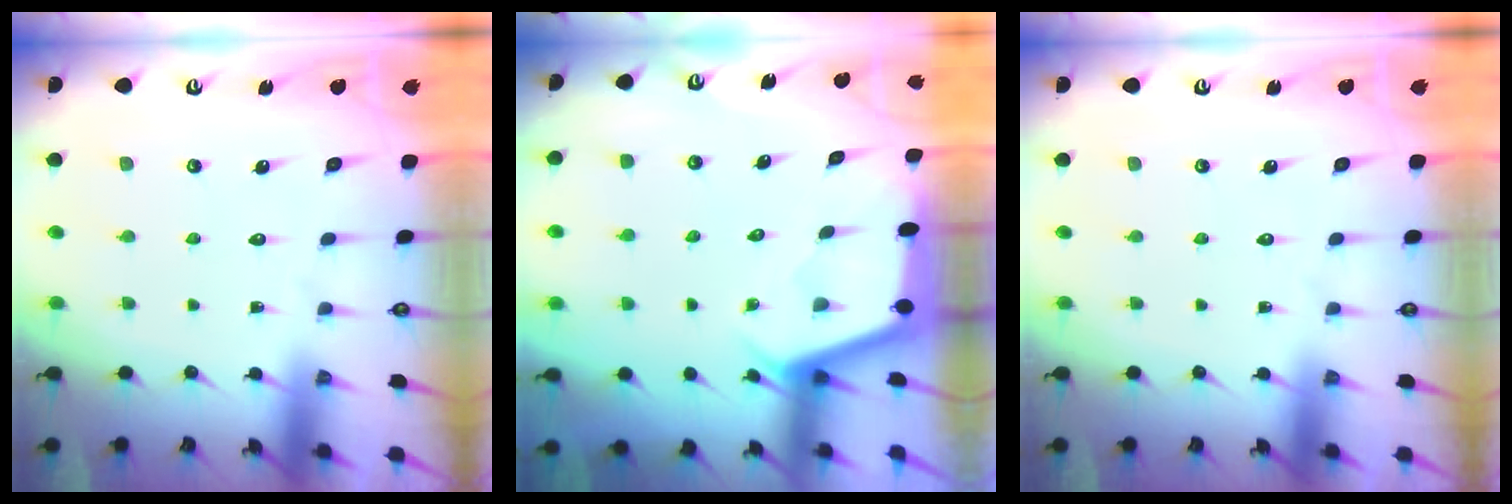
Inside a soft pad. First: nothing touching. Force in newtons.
{"total": 2.4, "press": 2.4, "slide": 0.2}
{"total": 0.0}